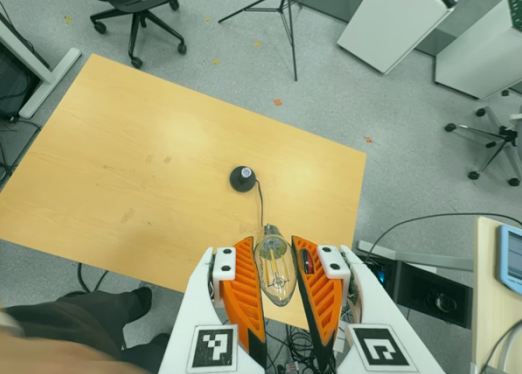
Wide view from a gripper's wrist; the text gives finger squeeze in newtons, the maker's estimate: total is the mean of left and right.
{"total": 14.6, "left": 16.2, "right": 13.0}